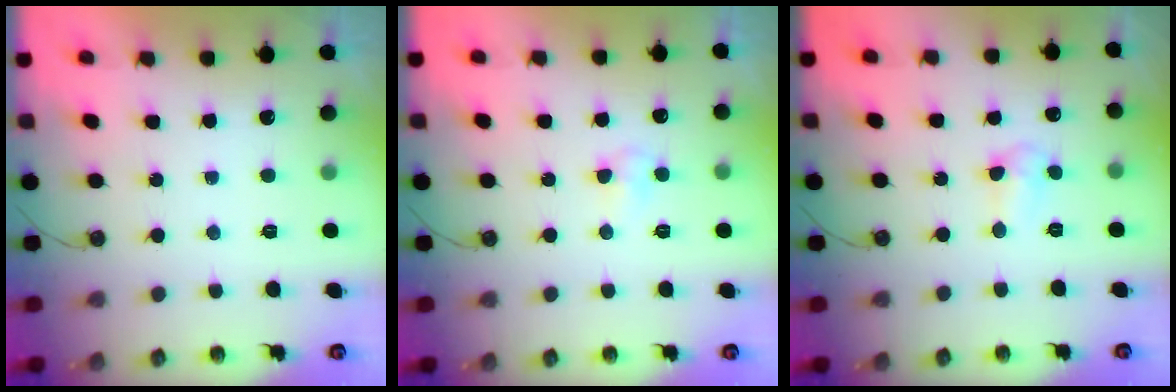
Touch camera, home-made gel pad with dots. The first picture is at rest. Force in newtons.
{"total": 4.3, "press": 4.2, "slide": 0.7}
{"total": 3.8, "press": 3.7, "slide": 0.6}